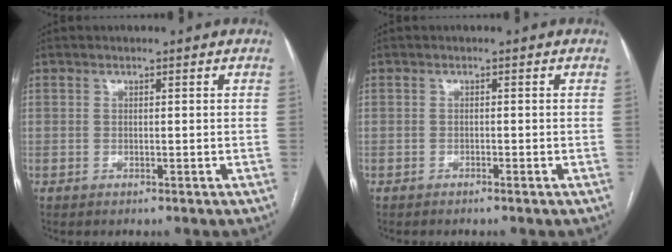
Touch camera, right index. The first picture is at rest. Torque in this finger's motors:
{"motor_torque": [-0.70, -0.60, -0.09, -0.01]}